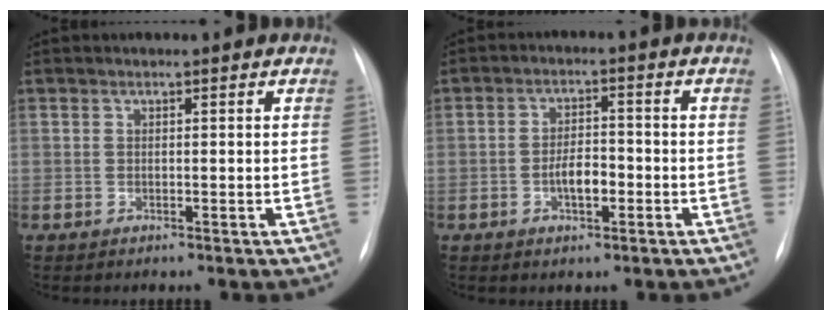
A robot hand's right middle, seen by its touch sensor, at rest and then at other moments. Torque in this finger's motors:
{"motor_torque": [0.50, -0.38, 0.23, 0.03]}